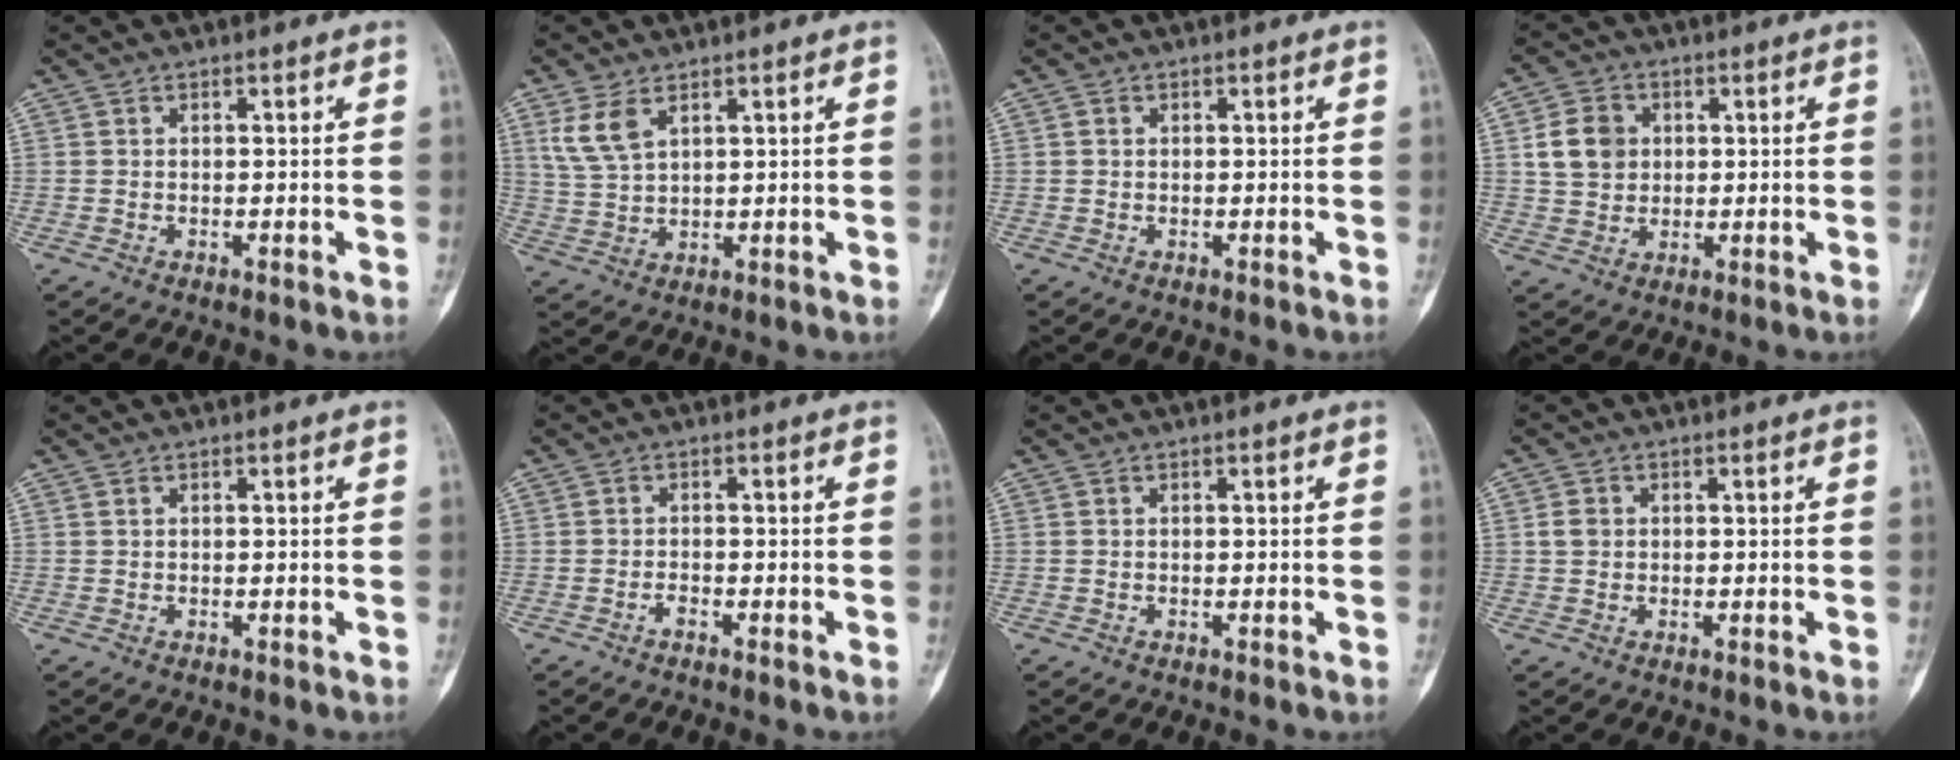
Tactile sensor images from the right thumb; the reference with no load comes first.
{"total": 6.1, "force": [3.1, 3.1, 4.1], "torque": [-0.085, -0.008, 0.074]}
{"total": 0.5, "force": [0.1, 0.5, 0.2], "torque": [-0.001, 0.002, 0.002]}
{"total": 7.7, "force": [1.7, 6.4, 3.9], "torque": [-0.050, -0.002, 0.031]}
{"total": 0.0}
{"total": 1.0, "force": [-0.8, 0.3, 0.5], "torque": [-0.010, 0.006, -0.017]}
{"total": 0.0}
{"total": 2.3, "force": [0.3, 2.0, 1.0], "torque": [-0.013, 0.004, 0.005]}